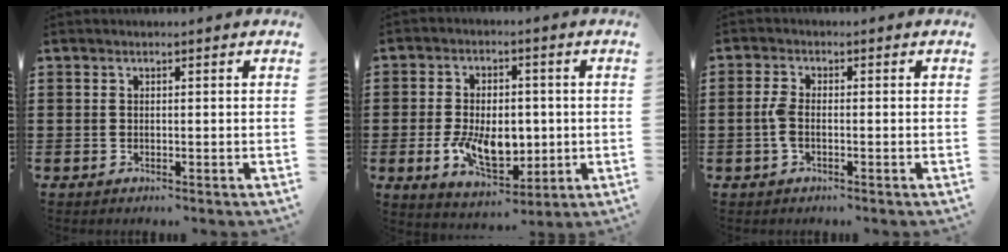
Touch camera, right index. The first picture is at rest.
{"total": 9.1, "force": [-1.5, 5.7, 6.9], "torque": [-0.125, 0.003, -0.027]}
{"total": 3.1, "force": [-0.8, 1.3, 2.8], "torque": [-0.073, -0.005, -0.021]}